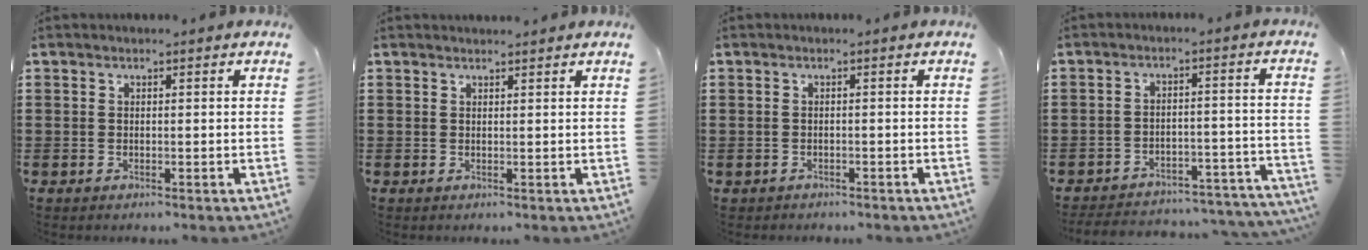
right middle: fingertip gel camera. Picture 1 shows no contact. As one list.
[{"total": 0.8, "force": [0.8, 0.0, 0.0], "torque": [0.005, -0.004, 0.014]}, {"total": 0.6, "force": [-0.6, 0.2, 0.0], "torque": [-0.002, 0.000, -0.013]}, {"total": 4.6, "force": [-4.5, 0.5, 1.1], "torque": [-0.018, 0.004, -0.091]}]